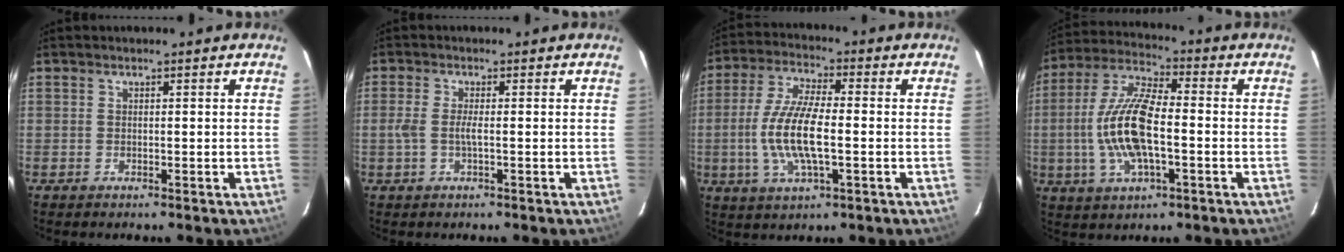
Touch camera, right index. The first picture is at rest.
{"total": 2.8, "force": [-0.5, 0.3, 2.8], "torque": [-0.057, -0.001, -0.011]}
{"total": 12.3, "force": [-1.8, 3.7, 11.6], "torque": [-0.242, -0.001, -0.036]}
{"total": 14.6, "force": [-2.1, 5.3, 13.5], "torque": [-0.281, 0.005, -0.044]}